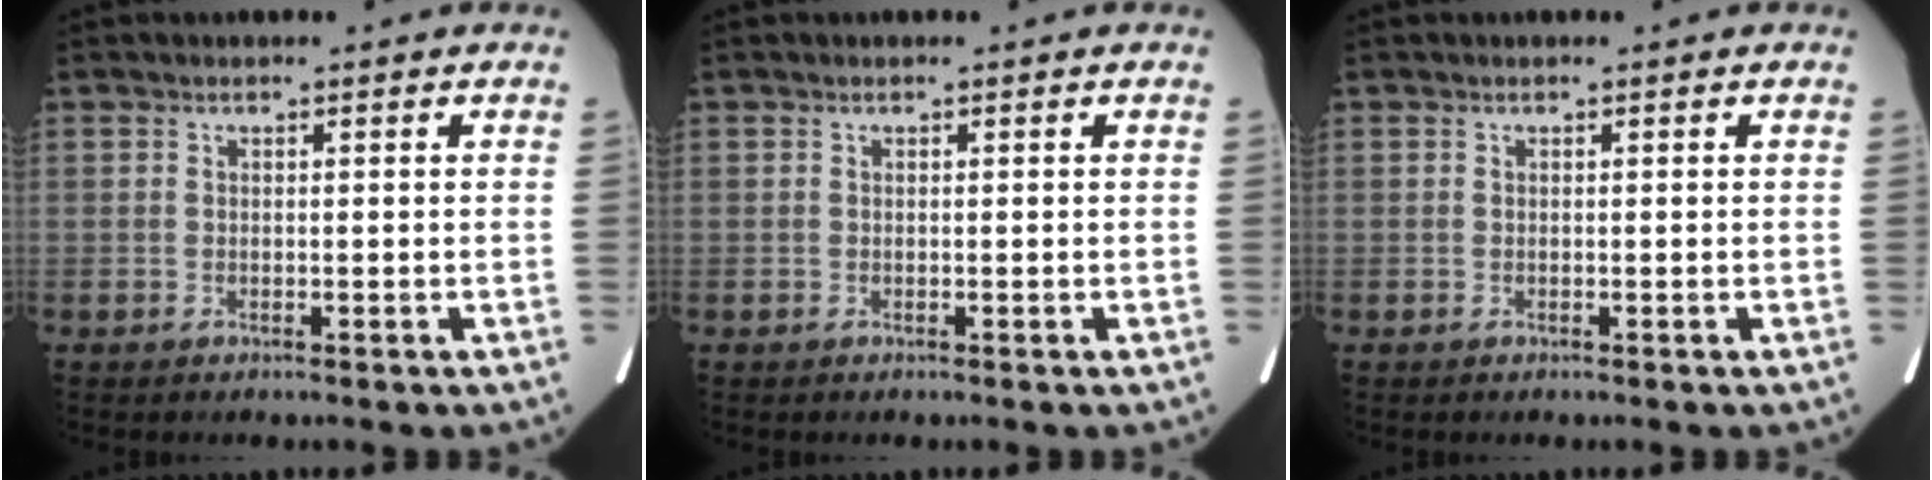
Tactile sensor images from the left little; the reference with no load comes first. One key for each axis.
{"total": 0.0}
{"total": 0.0}